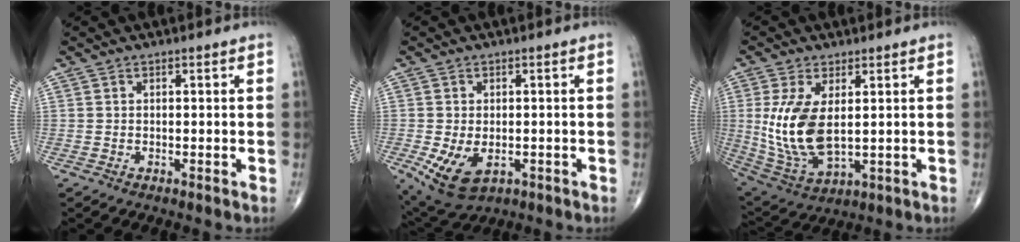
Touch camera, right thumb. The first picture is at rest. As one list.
[{"total": 8.1, "force": [-2.4, 4.9, 6.0], "torque": [-0.108, -0.006, -0.027]}, {"total": 13.1, "force": [1.4, 6.5, 11.3], "torque": [-0.236, -0.016, 0.046]}]